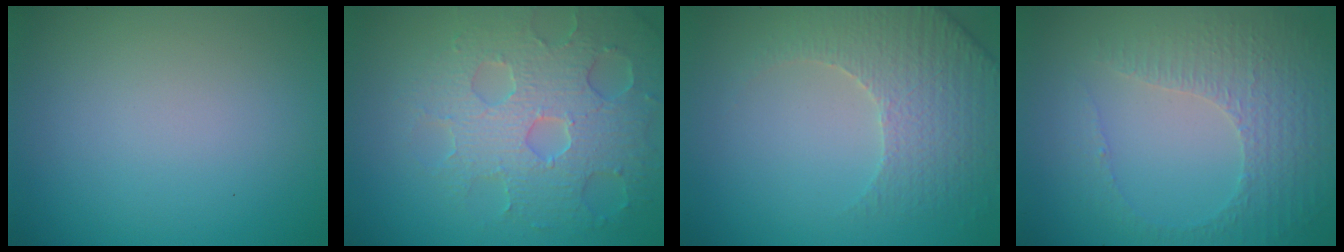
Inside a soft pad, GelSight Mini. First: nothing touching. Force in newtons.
{"total": 6.5, "press": 5.3, "slide": 3.9}
{"total": 4.5, "press": 3.9, "slide": 2.4}
{"total": 4.6, "press": 3.3, "slide": 3.2}